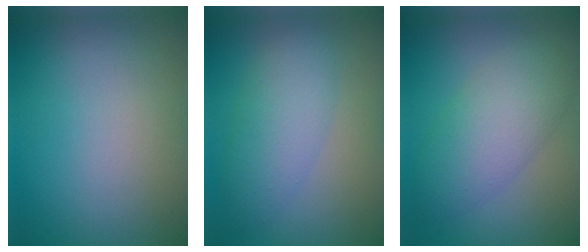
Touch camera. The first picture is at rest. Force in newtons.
{"total": 3.9, "press": 3.9, "slide": 0.1}
{"total": 5.5, "press": 5.5, "slide": 0.1}